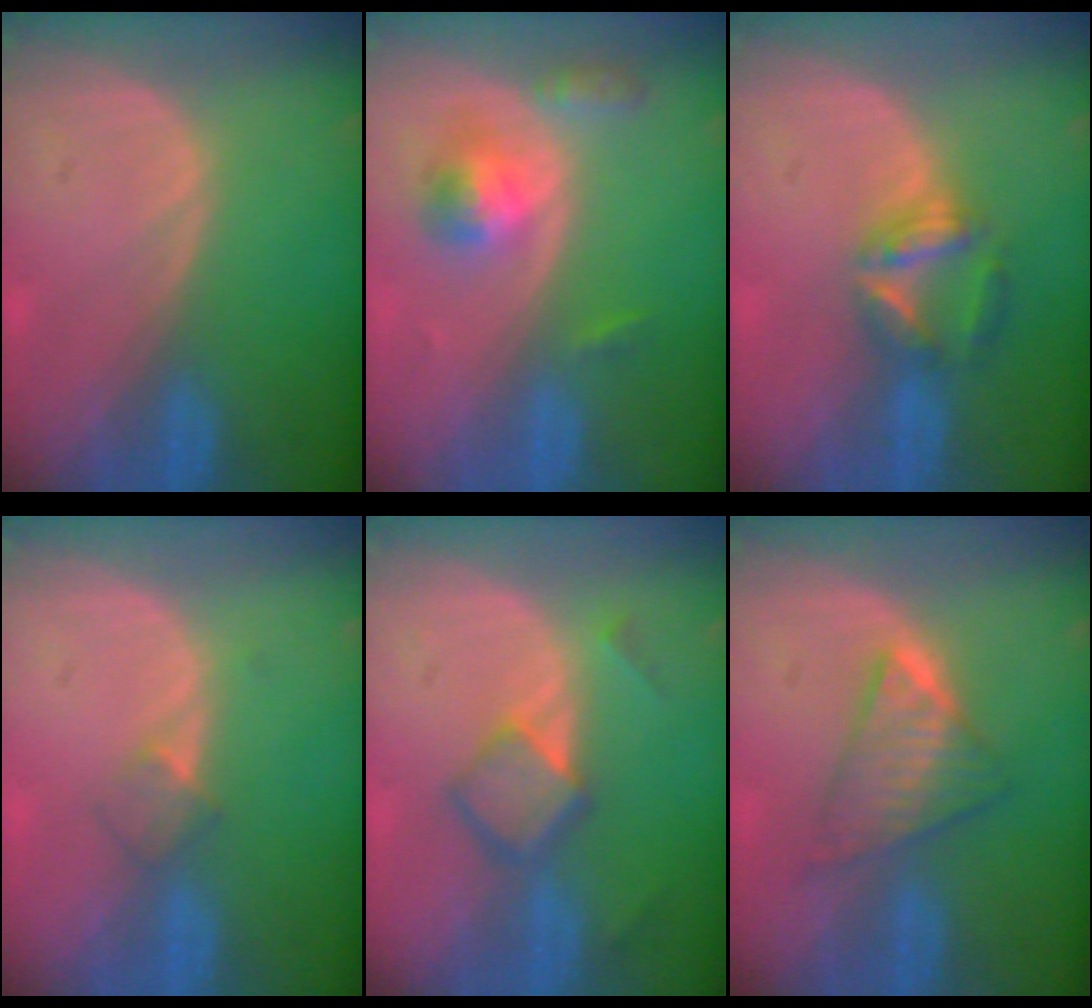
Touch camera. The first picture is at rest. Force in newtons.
{"total": 5.1, "press": 4.8, "slide": 1.9}
{"total": 5.8, "press": 5.4, "slide": 2.3}
{"total": 2.3, "press": 2.0, "slide": 1.1}
{"total": 5.7, "press": 4.9, "slide": 3.0}
{"total": 5.8, "press": 5.8, "slide": 0.7}